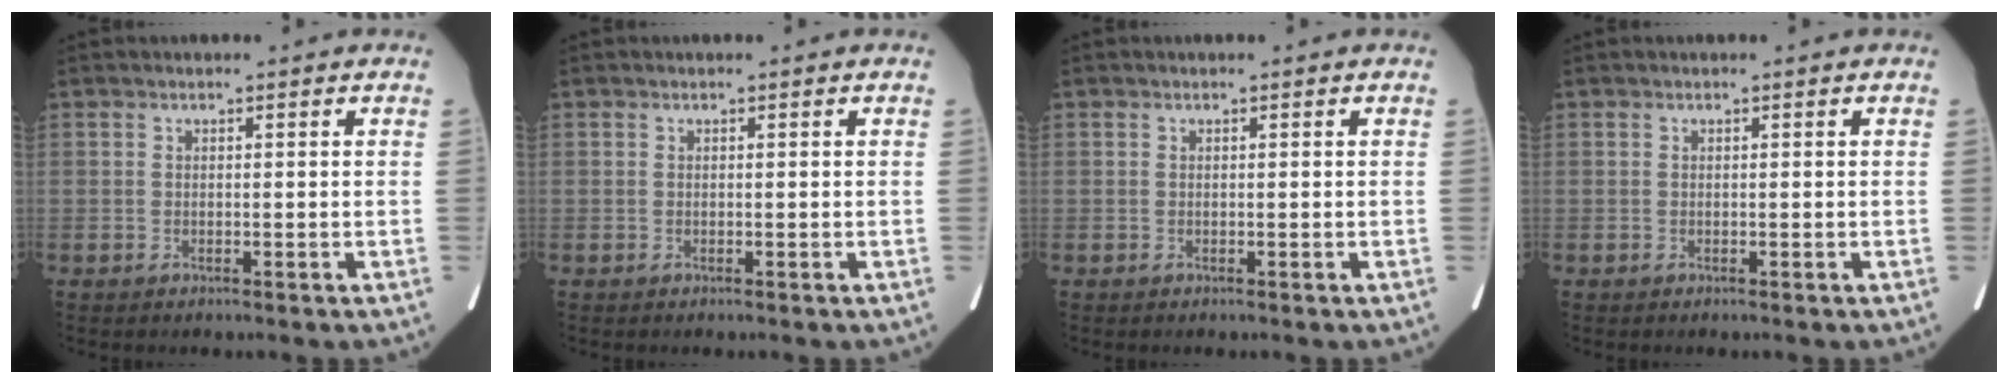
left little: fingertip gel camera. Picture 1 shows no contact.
{"total": 0.0}
{"total": 0.0}
{"total": 0.0}